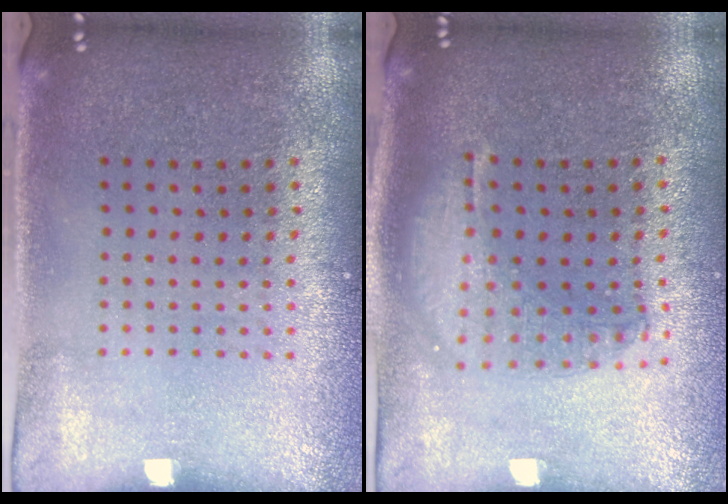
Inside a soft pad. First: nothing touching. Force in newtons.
{"total": 1.5, "press": 1.4, "slide": 0.7}